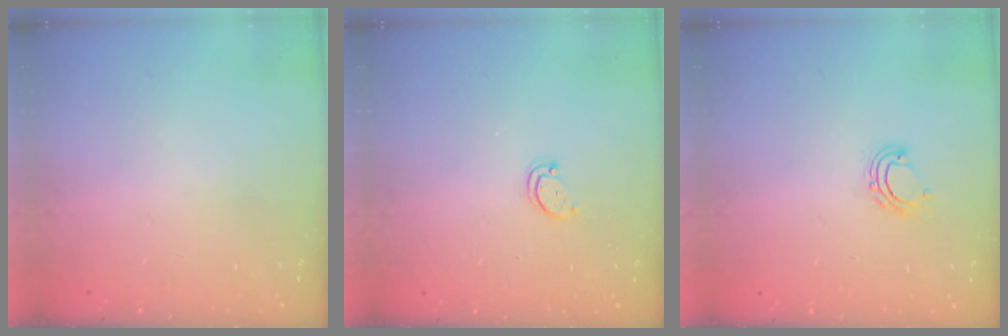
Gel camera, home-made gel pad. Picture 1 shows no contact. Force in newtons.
{"total": 2.8, "press": 2.7, "slide": 0.3}
{"total": 6.1, "press": 6.0, "slide": 1.1}